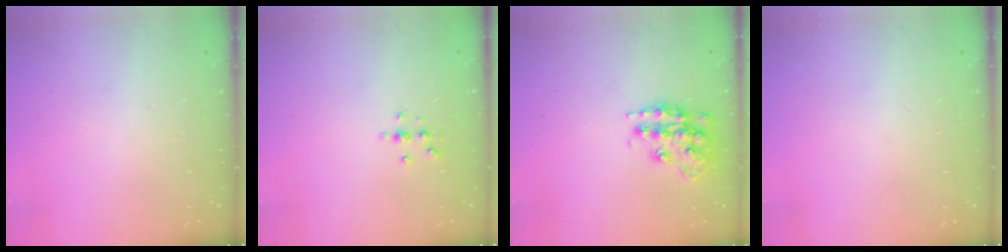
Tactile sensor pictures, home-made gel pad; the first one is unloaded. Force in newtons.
{"total": 2.9, "press": 2.9, "slide": 0.4}
{"total": 14.9, "press": 14.8, "slide": 0.8}
{"total": 0.0}